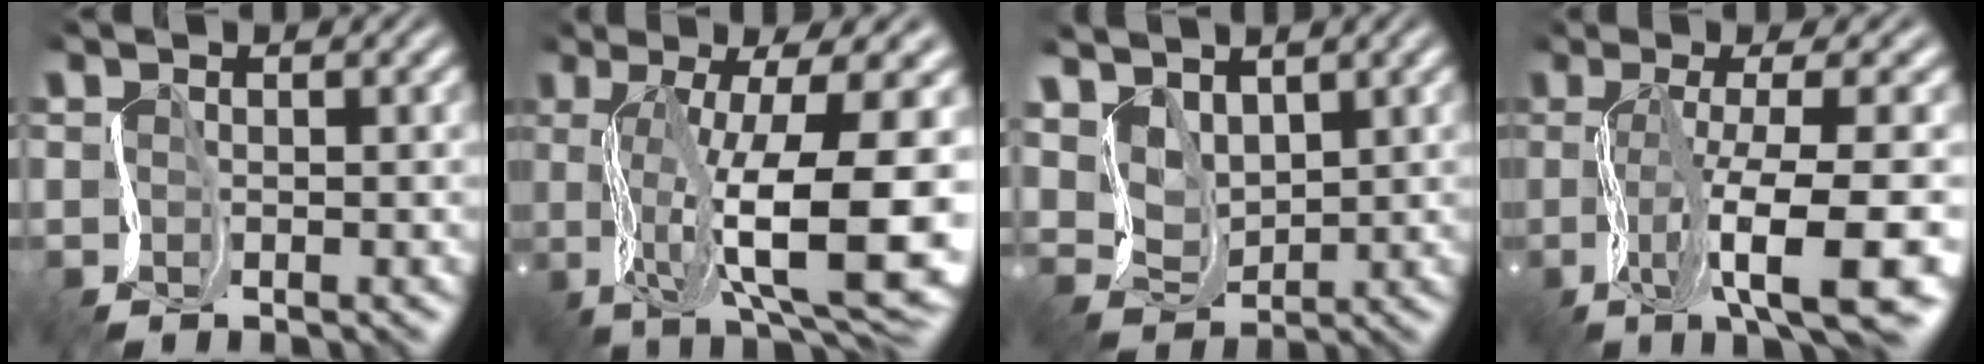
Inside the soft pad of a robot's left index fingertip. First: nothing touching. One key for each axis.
{"total": 14.4, "fx": -0.6, "fy": 4.1, "fz": 13.8, "tx": -0.214, "ty": 0.006, "tz": 0.012}
{"total": 3.9, "fx": 3.0, "fy": 2.3, "fz": 1.1, "tx": -0.043, "ty": 0.000, "tz": 0.065}
{"total": 10.7, "fx": -2.8, "fy": 2.7, "fz": 9.9, "tx": -0.165, "ty": 0.000, "tz": -0.041}